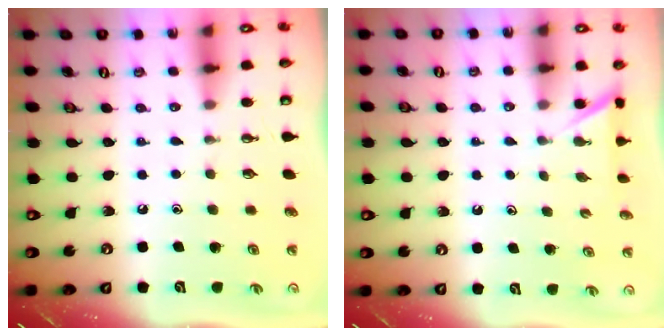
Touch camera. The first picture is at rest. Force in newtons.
{"total": 1.6, "press": 1.6, "slide": 0.2}